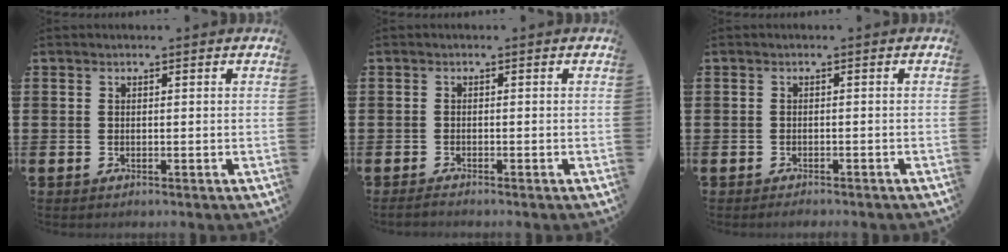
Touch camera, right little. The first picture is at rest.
{"total": 0.7, "force": [-0.6, 0.0, 0.4], "torque": [-0.006, -0.002, -0.012]}
{"total": 0.7, "force": [-0.7, 0.0, 0.2], "torque": [-0.004, -0.003, -0.013]}